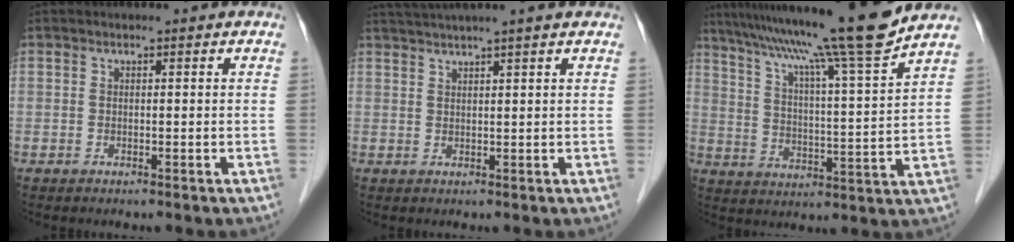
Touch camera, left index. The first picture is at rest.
{"total": 7.2, "force": [6.1, -1.1, 3.7], "torque": [-0.055, 0.029, 0.083]}
{"total": 18.9, "force": [15.9, -0.9, 10.3], "torque": [-0.172, -0.010, 0.247]}